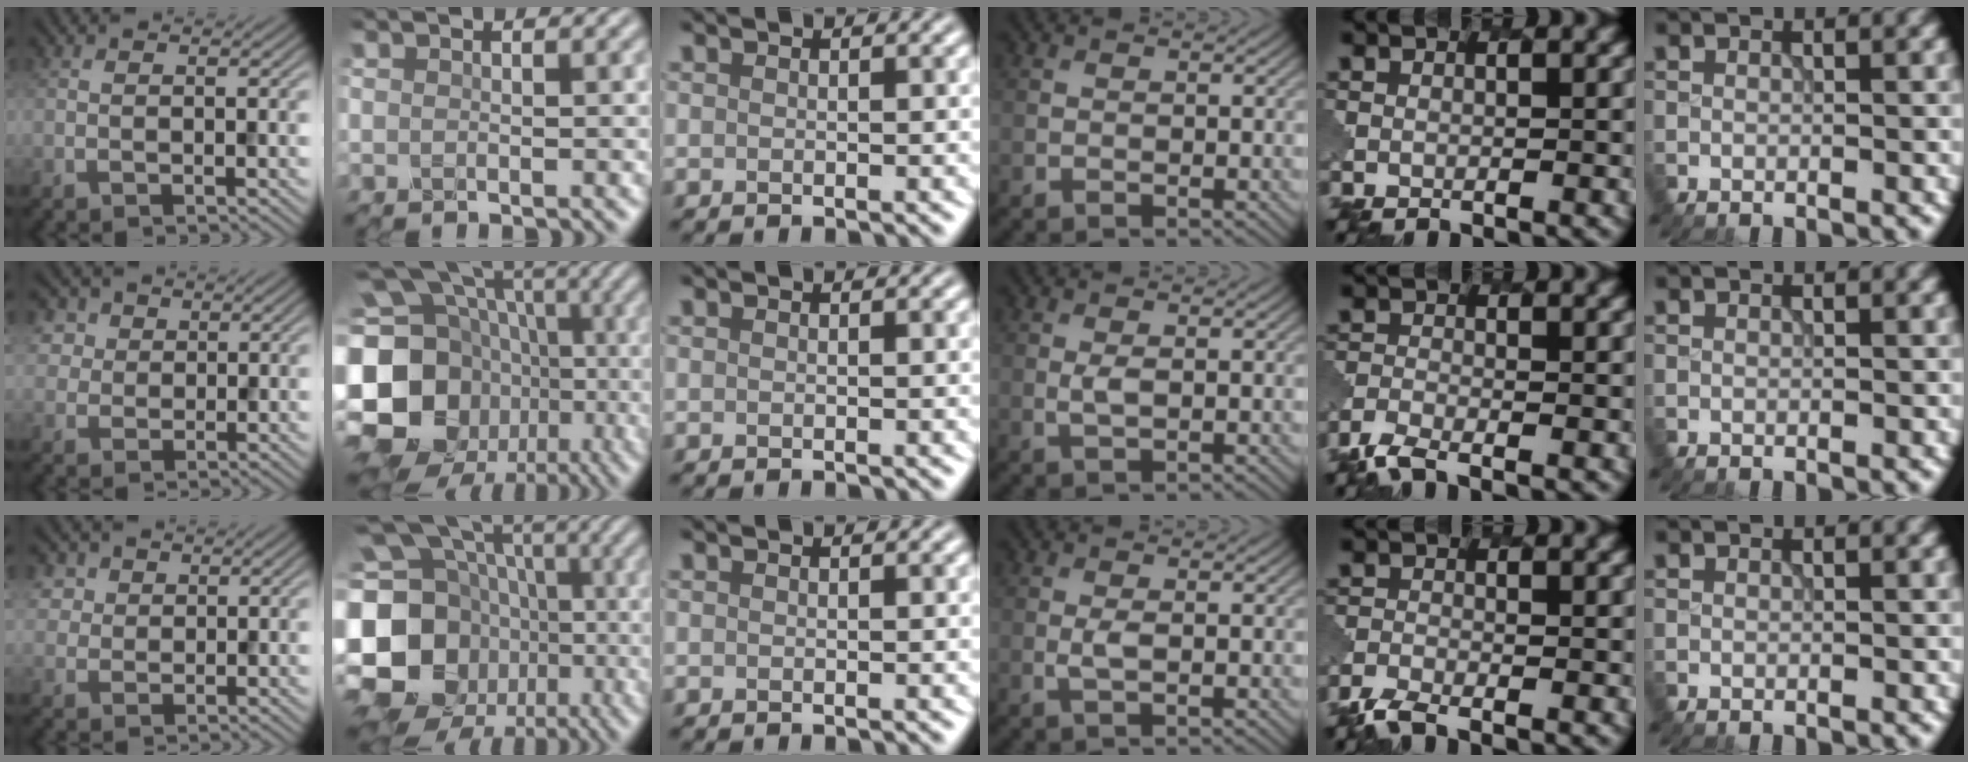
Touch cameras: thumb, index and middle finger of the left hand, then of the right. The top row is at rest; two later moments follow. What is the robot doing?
{"motion": "extract", "object": "pen bag"}